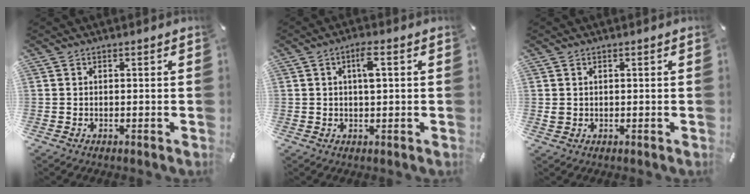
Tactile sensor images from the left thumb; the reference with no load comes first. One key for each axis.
{"total": 4.4, "fx": 1.1, "fy": 1.4, "fz": 4.0, "tx": -0.074, "ty": 0.004, "tz": 0.015}
{"total": 1.3, "fx": 0.4, "fy": 1.2, "fz": 0.4, "tx": -0.007, "ty": 0.004, "tz": 0.006}